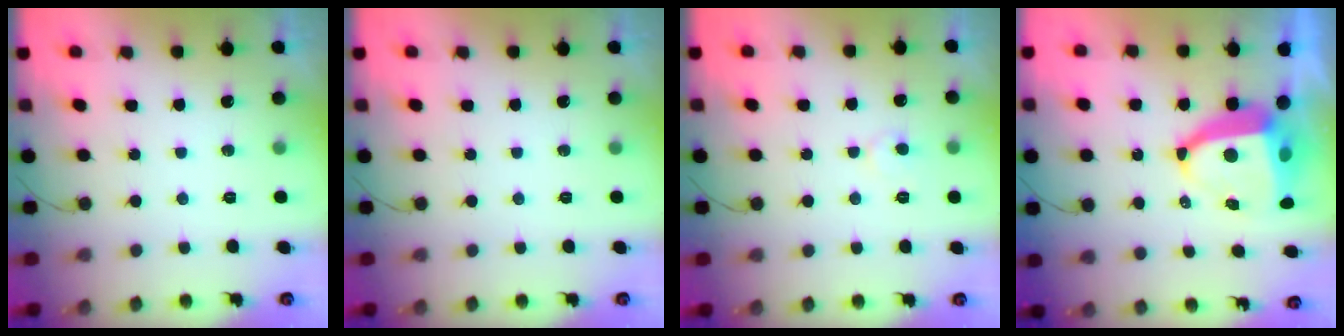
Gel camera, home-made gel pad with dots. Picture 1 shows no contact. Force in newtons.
{"total": 0.0}
{"total": 5.1, "press": 5.0, "slide": 0.4}
{"total": 9.7, "press": 9.7, "slide": 0.5}